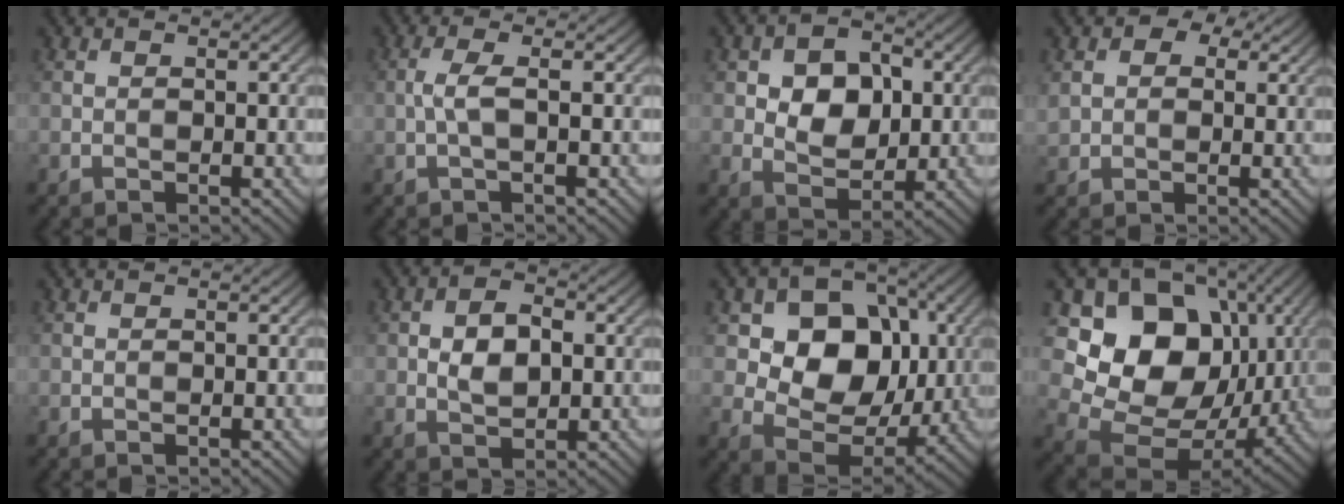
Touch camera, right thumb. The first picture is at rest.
{"total": 2.4, "force": [-0.2, 0.4, 2.4], "torque": [-0.054, 0.008, -0.009]}
{"total": 7.3, "force": [1.0, 5.2, 5.0], "torque": [-0.093, 0.003, 0.013]}
{"total": 6.0, "force": [2.4, 4.8, 2.7], "torque": [-0.079, 0.014, 0.034]}
{"total": 0.0}
{"total": 5.0, "force": [0.3, 3.1, 4.0], "torque": [-0.072, 0.001, 0.004]}
{"total": 11.7, "force": [2.5, 9.0, 7.2], "torque": [-0.131, -0.004, 0.027]}
{"total": 16.0, "force": [3.5, 12.6, 9.2], "torque": [-0.181, 0.000, 0.066]}